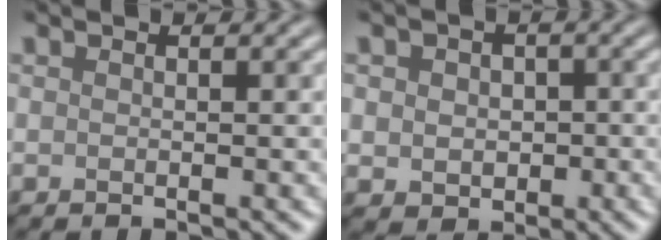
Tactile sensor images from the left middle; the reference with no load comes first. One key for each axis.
{"total": 3.3, "fx": 0.0, "fy": 2.8, "fz": 1.8, "tx": -0.024, "ty": 0.001, "tz": -0.007}